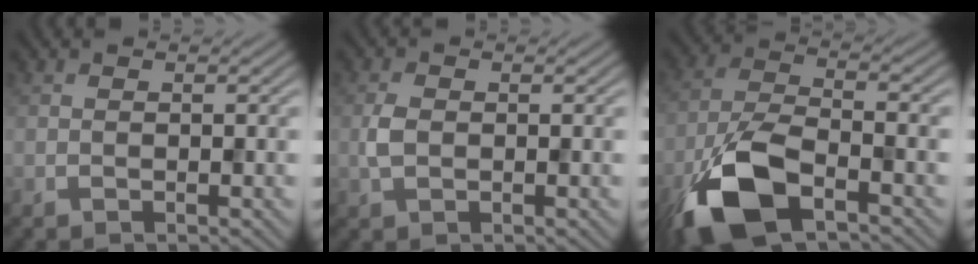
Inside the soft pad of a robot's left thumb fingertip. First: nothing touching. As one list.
[{"total": 2.2, "force": [-0.1, 1.5, 1.6], "torque": [-0.043, 0.001, -0.003]}, {"total": 11.7, "force": [-6.5, 4.8, 8.5], "torque": [-0.188, -0.015, -0.140]}]